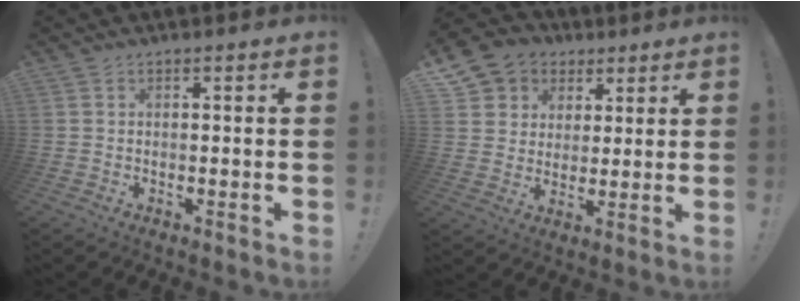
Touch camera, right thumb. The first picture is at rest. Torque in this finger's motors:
{"motor_torque": [0.79, 0.82, 0.34, 0.34, 0.05]}